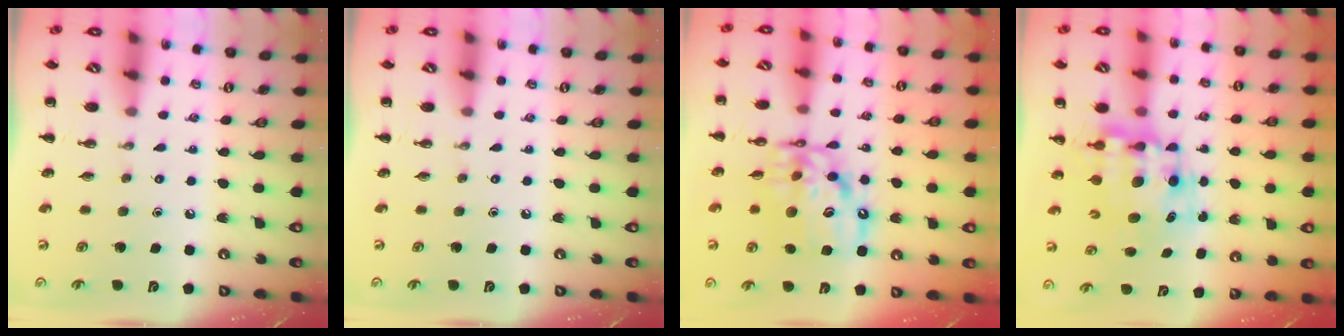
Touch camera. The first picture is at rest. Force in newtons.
{"total": 0.0}
{"total": 14.0, "press": 13.5, "slide": 3.9}
{"total": 10.1, "press": 9.8, "slide": 2.6}